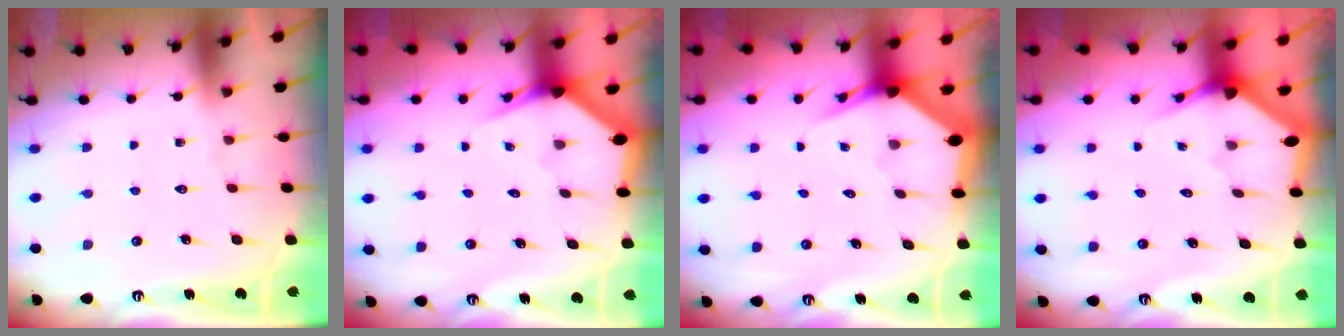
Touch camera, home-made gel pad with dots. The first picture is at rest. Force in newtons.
{"total": 3.0, "press": 3.0, "slide": 0.0}
{"total": 3.9, "press": 3.9, "slide": 0.4}
{"total": 3.0, "press": 3.0, "slide": 0.2}